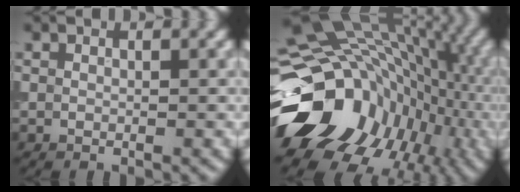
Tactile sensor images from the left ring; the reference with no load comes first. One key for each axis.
{"total": 18.9, "fx": -3.8, "fy": 15.1, "fz": 10.8, "tx": -0.177, "ty": -0.018, "tz": -0.037}